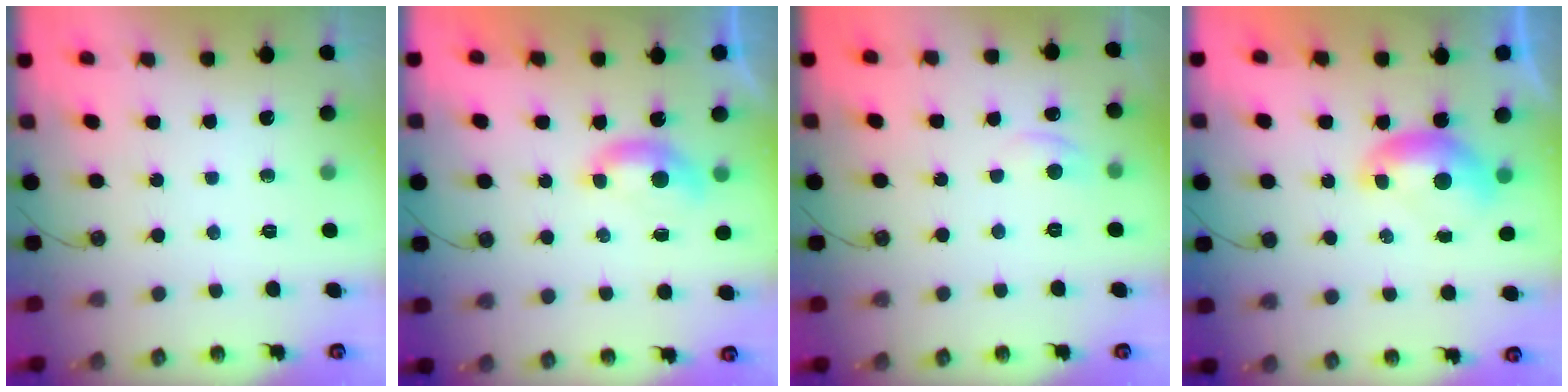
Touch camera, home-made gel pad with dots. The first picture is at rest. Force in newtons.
{"total": 1.6, "press": 1.4, "slide": 0.6}
{"total": 1.0, "press": 0.8, "slide": 0.5}
{"total": 0.0}